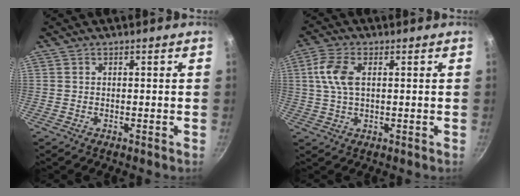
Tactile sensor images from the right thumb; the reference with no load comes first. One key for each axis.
{"total": 6.9, "fx": 1.5, "fy": 3.8, "fz": 5.6, "tx": -0.115, "ty": 0.010, "tz": 0.025}